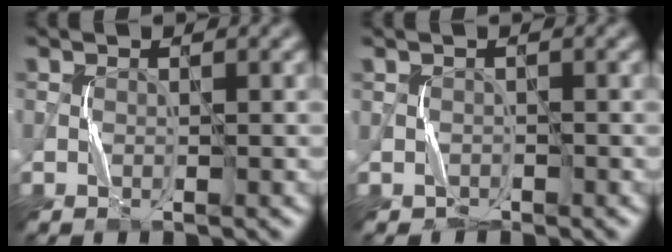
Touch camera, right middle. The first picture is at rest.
{"total": 1.0, "force": [-0.1, 1.0, 0.0], "torque": [0.003, -0.002, 0.001]}